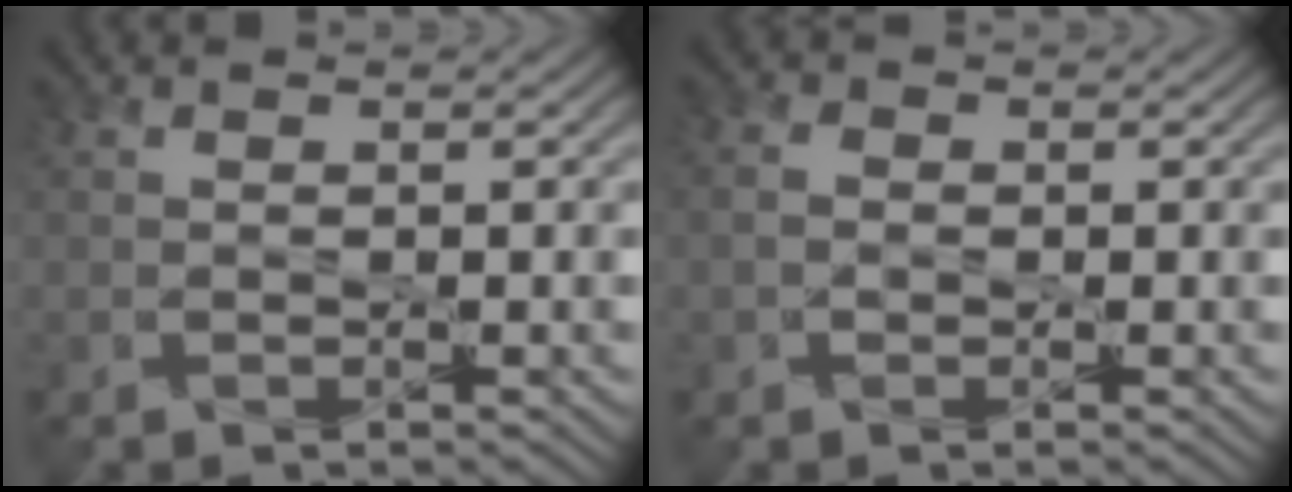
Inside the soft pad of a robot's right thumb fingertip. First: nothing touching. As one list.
[{"total": 1.7, "force": [-0.5, 1.4, 0.9], "torque": [-0.015, -0.003, -0.005]}]